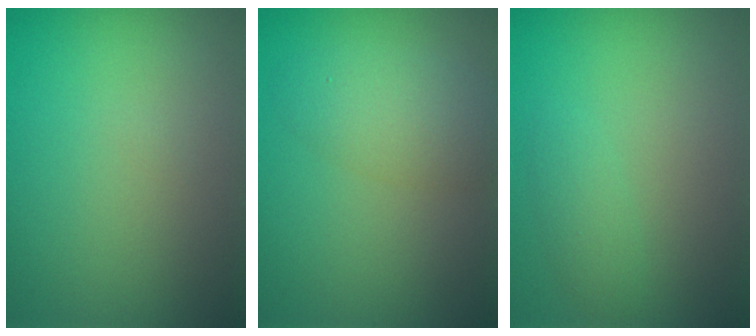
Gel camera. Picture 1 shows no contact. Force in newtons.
{"total": 3.5, "press": 3.5, "slide": 0.2}
{"total": 1.3, "press": 1.3, "slide": 0.0}